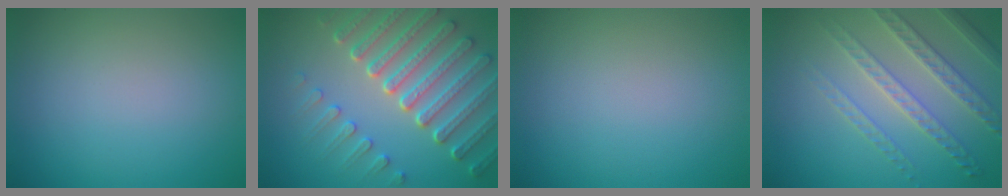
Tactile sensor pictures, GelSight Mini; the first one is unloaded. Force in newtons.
{"total": 7.4, "press": 5.7, "slide": 4.7}
{"total": 0.0}
{"total": 4.1, "press": 3.6, "slide": 2.1}